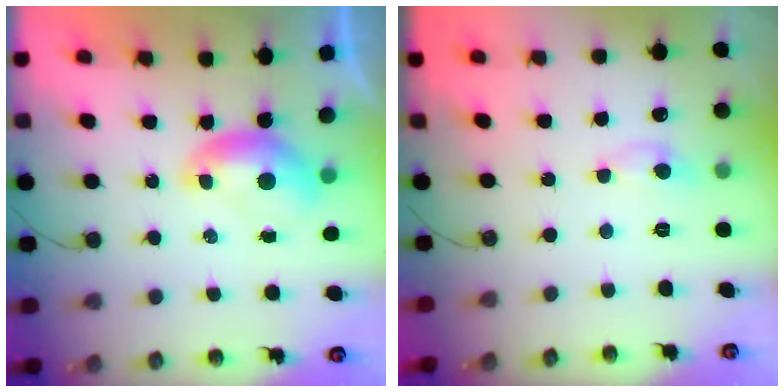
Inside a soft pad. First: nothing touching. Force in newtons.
{"total": 0.9, "press": 0.7, "slide": 0.5}